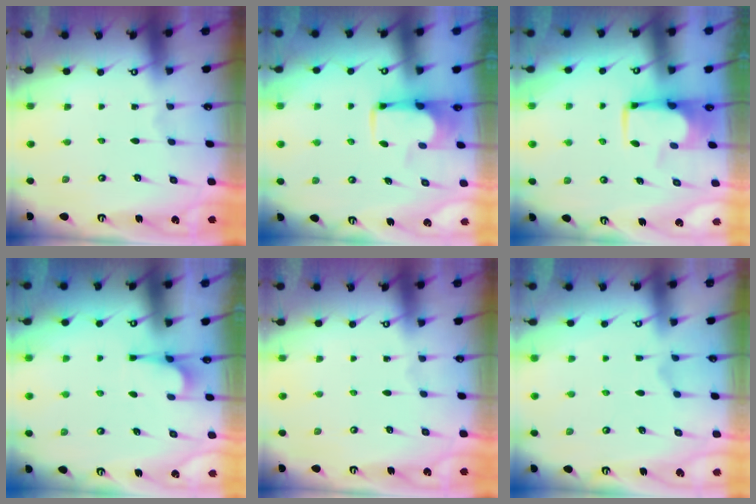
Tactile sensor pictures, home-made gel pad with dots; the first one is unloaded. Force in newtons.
{"total": 3.2, "press": 3.1, "slide": 0.5}
{"total": 2.2, "press": 2.2, "slide": 0.2}
{"total": 1.0, "press": 0.3, "slide": 1.0}
{"total": 0.0}
{"total": 1.3, "press": 0.7, "slide": 1.1}